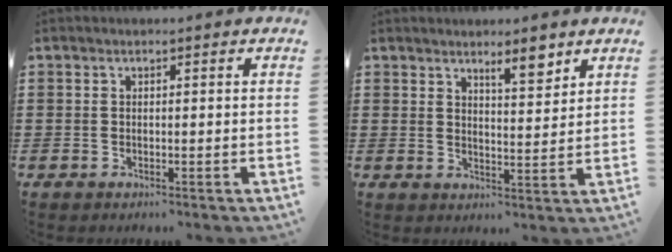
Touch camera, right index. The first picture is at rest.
{"total": 4.6, "force": [3.7, 1.0, 2.5], "torque": [-0.033, -0.010, 0.060]}